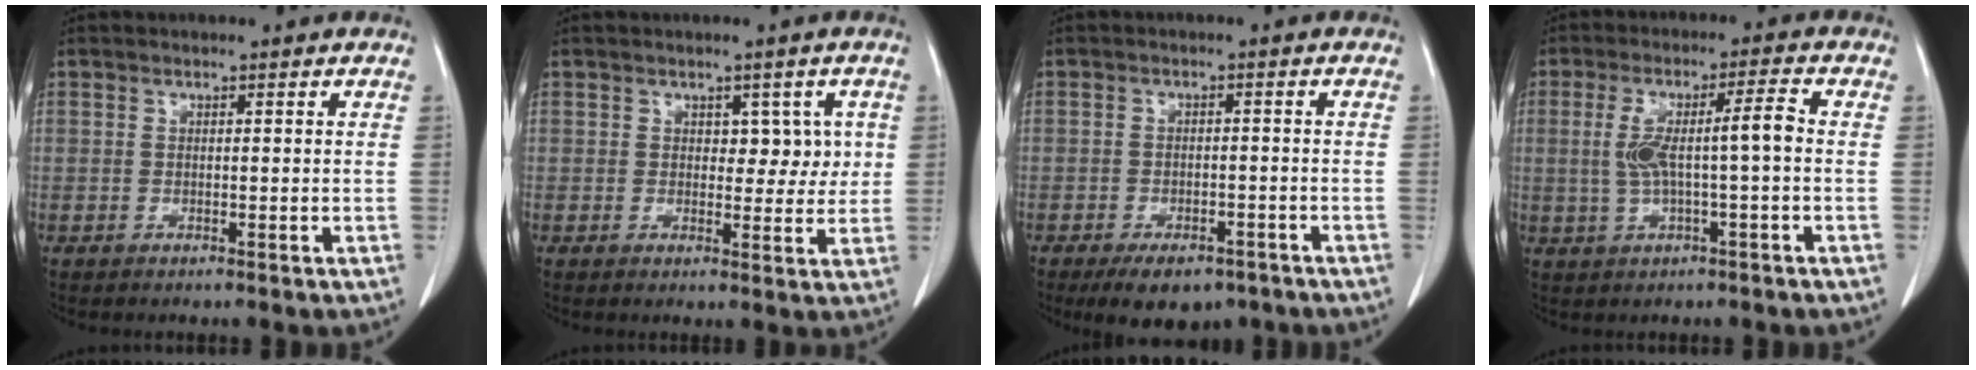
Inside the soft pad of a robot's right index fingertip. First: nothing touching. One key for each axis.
{"total": 3.8, "fx": 1.0, "fy": 2.5, "fz": 2.8, "tx": -0.020, "ty": 0.006, "tz": 0.015}
{"total": 7.9, "fx": -5.8, "fy": 3.8, "fz": 3.8, "tx": -0.049, "ty": 0.002, "tz": -0.082}
{"total": 7.2, "fx": 0.0, "fy": 0.6, "fz": 7.1, "tx": -0.139, "ty": 0.022, "tz": 0.004}